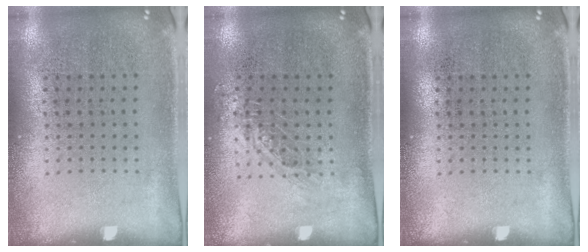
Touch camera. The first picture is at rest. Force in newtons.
{"total": 0.8, "press": 0.8, "slide": 0.2}
{"total": 0.0}